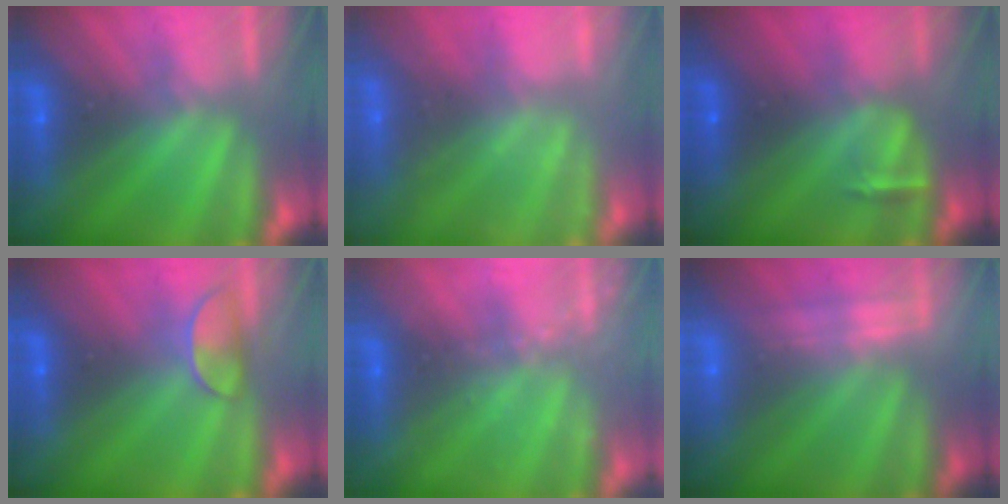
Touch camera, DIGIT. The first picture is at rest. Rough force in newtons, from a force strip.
{"total": 2.3}
{"total": 2.9}
{"total": 2.5}
{"total": 2.0}
{"total": 2.2}